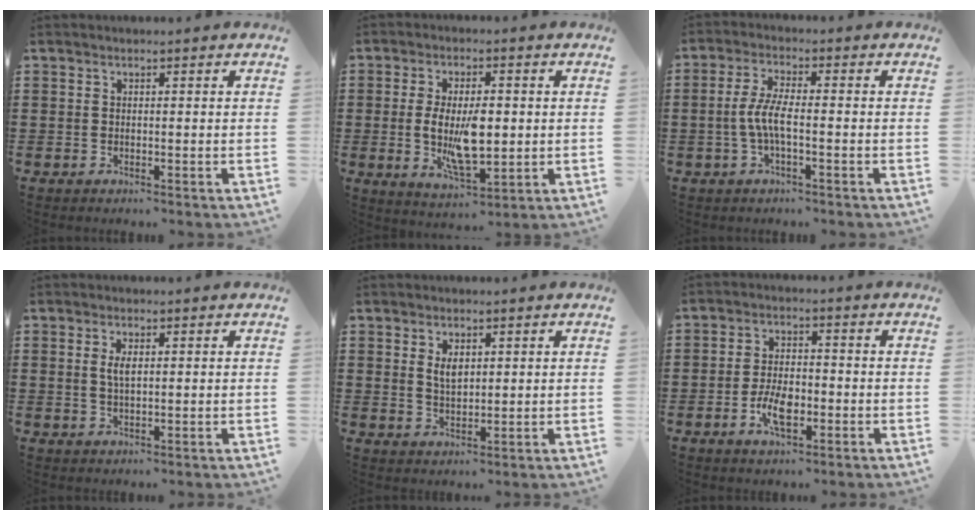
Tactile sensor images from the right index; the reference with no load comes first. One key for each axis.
{"total": 8.5, "fx": -0.2, "fy": 3.6, "fz": 7.7, "tx": -0.152, "ty": 0.000, "tz": -0.009}
{"total": 4.7, "fx": -1.1, "fy": 1.1, "fz": 4.5, "tx": -0.107, "ty": -0.005, "tz": -0.030}
{"total": 2.5, "fx": 0.7, "fy": 1.0, "fz": 2.2, "tx": -0.046, "ty": 0.006, "tz": 0.011}
{"total": 2.9, "fx": 1.4, "fy": 1.6, "fz": 2.1, "tx": -0.036, "ty": 0.003, "tz": 0.023}
{"total": 5.7, "fx": -1.9, "fy": 2.7, "fz": 4.6, "tx": -0.097, "ty": 0.003, "tz": -0.037}